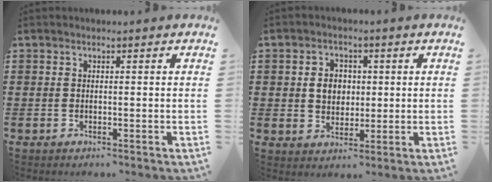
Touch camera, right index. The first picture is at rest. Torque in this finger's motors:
{"motor_torque": [0.65, 0.64, 0.20, 0.04]}